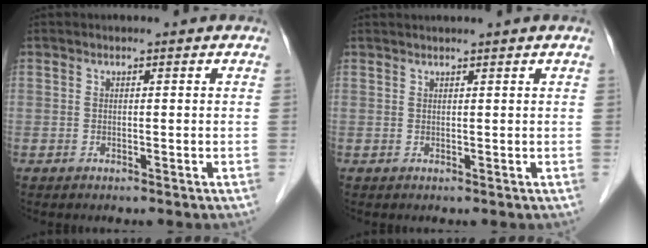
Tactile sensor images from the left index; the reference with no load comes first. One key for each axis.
{"total": 1.8, "fx": 1.4, "fy": -0.8, "fz": 0.8, "tx": -0.011, "ty": 0.007, "tz": 0.031}